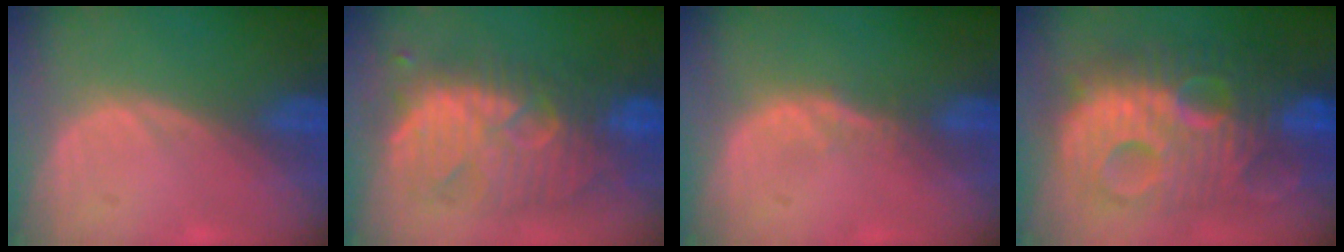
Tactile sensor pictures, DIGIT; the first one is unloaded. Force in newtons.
{"total": 10.5, "press": 10.2, "slide": 2.6}
{"total": 1.1, "press": 1.1, "slide": 0.1}
{"total": 13.4, "press": 13.4, "slide": 1.0}